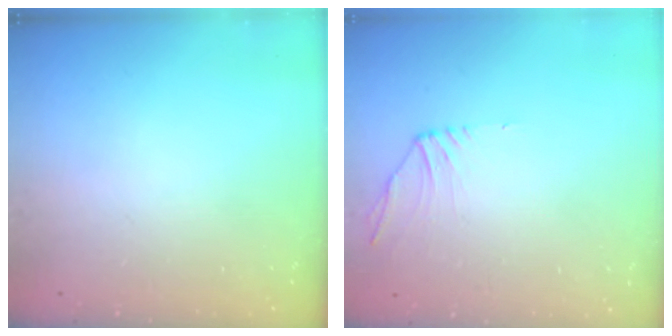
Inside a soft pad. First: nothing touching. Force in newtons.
{"total": 2.3, "press": 2.3, "slide": 0.6}